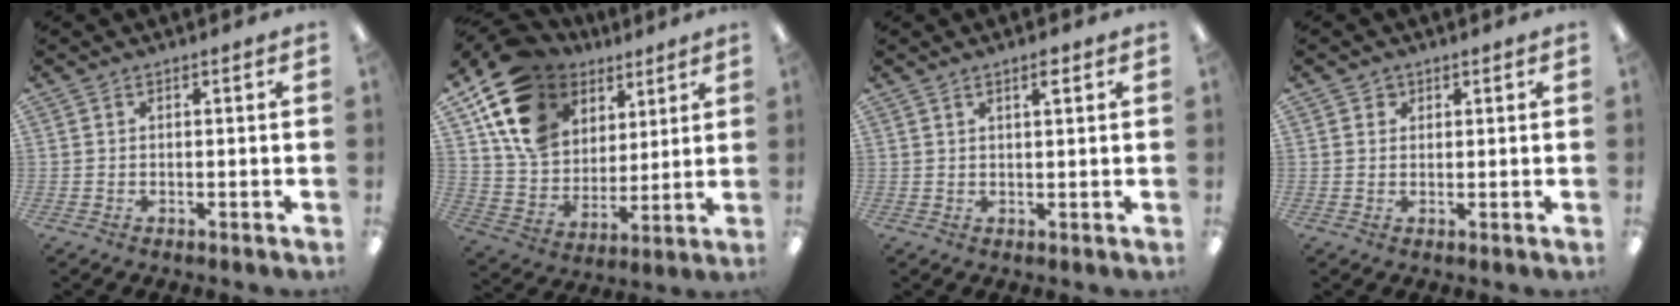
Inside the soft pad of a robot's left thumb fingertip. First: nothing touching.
{"total": 17.5, "force": [9.5, 12.5, 7.8], "torque": [-0.151, -0.042, 0.182]}
{"total": 2.5, "force": [1.7, 0.5, 1.7], "torque": [-0.030, 0.000, 0.026]}
{"total": 1.5, "force": [0.9, 1.2, 0.1], "torque": [0.005, 0.000, 0.013]}